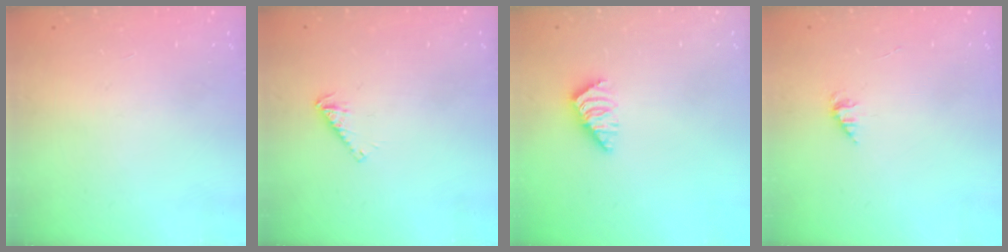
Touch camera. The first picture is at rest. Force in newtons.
{"total": 2.9, "press": 2.9, "slide": 0.1}
{"total": 1.5, "press": 1.5, "slide": 0.3}
{"total": 1.7, "press": 1.7, "slide": 0.2}